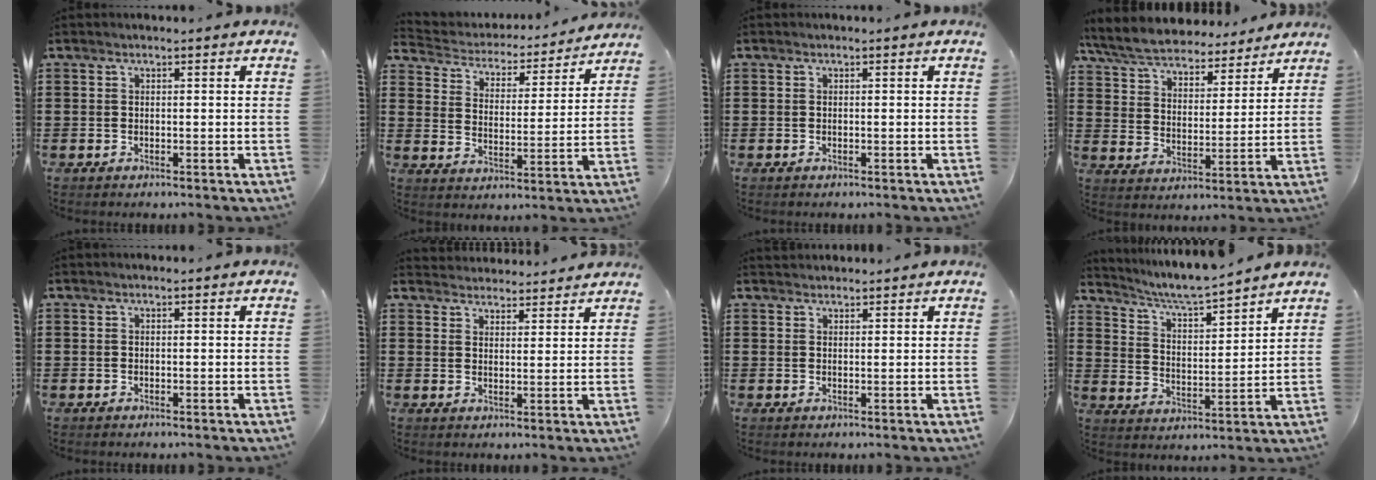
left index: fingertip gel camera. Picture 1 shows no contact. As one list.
[{"total": 3.2, "force": [3.2, 0.6, 0.0], "torque": [-0.024, -0.028, 0.045]}, {"total": 0.0}, {"total": 7.1, "force": [6.6, 1.1, 2.1], "torque": [-0.071, -0.037, 0.117]}, {"total": 0.0}, {"total": 3.2, "force": [3.1, 0.3, -0.3], "torque": [-0.005, -0.012, 0.059]}, {"total": 1.3, "force": [1.3, 0.3, -0.1], "torque": [-0.001, 0.001, 0.026]}, {"total": 5.5, "force": [5.2, -0.1, 1.7], "torque": [-0.058, -0.036, 0.083]}]